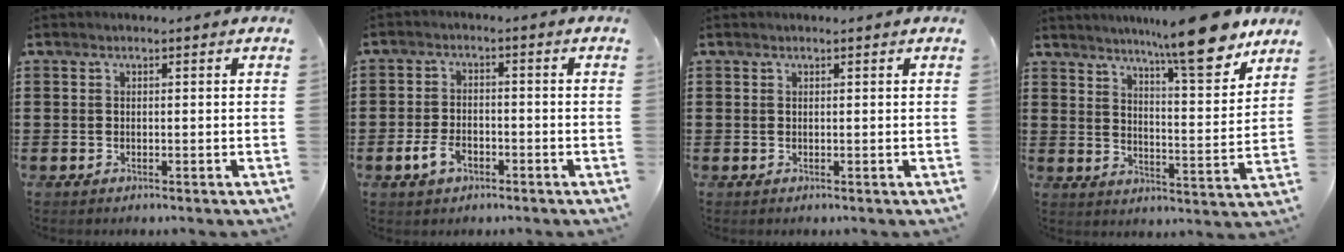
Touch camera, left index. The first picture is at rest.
{"total": 3.9, "force": [-2.0, 2.3, 2.5], "torque": [-0.058, 0.000, -0.041]}
{"total": 0.0}
{"total": 12.2, "force": [9.8, 0.9, 7.1], "torque": [-0.118, -0.052, 0.161]}